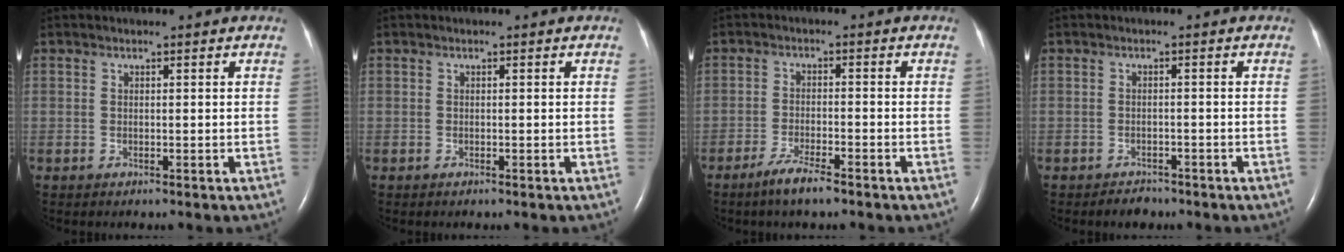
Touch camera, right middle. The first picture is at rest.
{"total": 0.0}
{"total": 4.6, "force": [-3.4, 0.4, 3.0], "torque": [-0.068, -0.008, -0.063]}
{"total": 2.1, "force": [-1.7, 1.0, 0.4], "torque": [-0.014, 0.000, -0.023]}